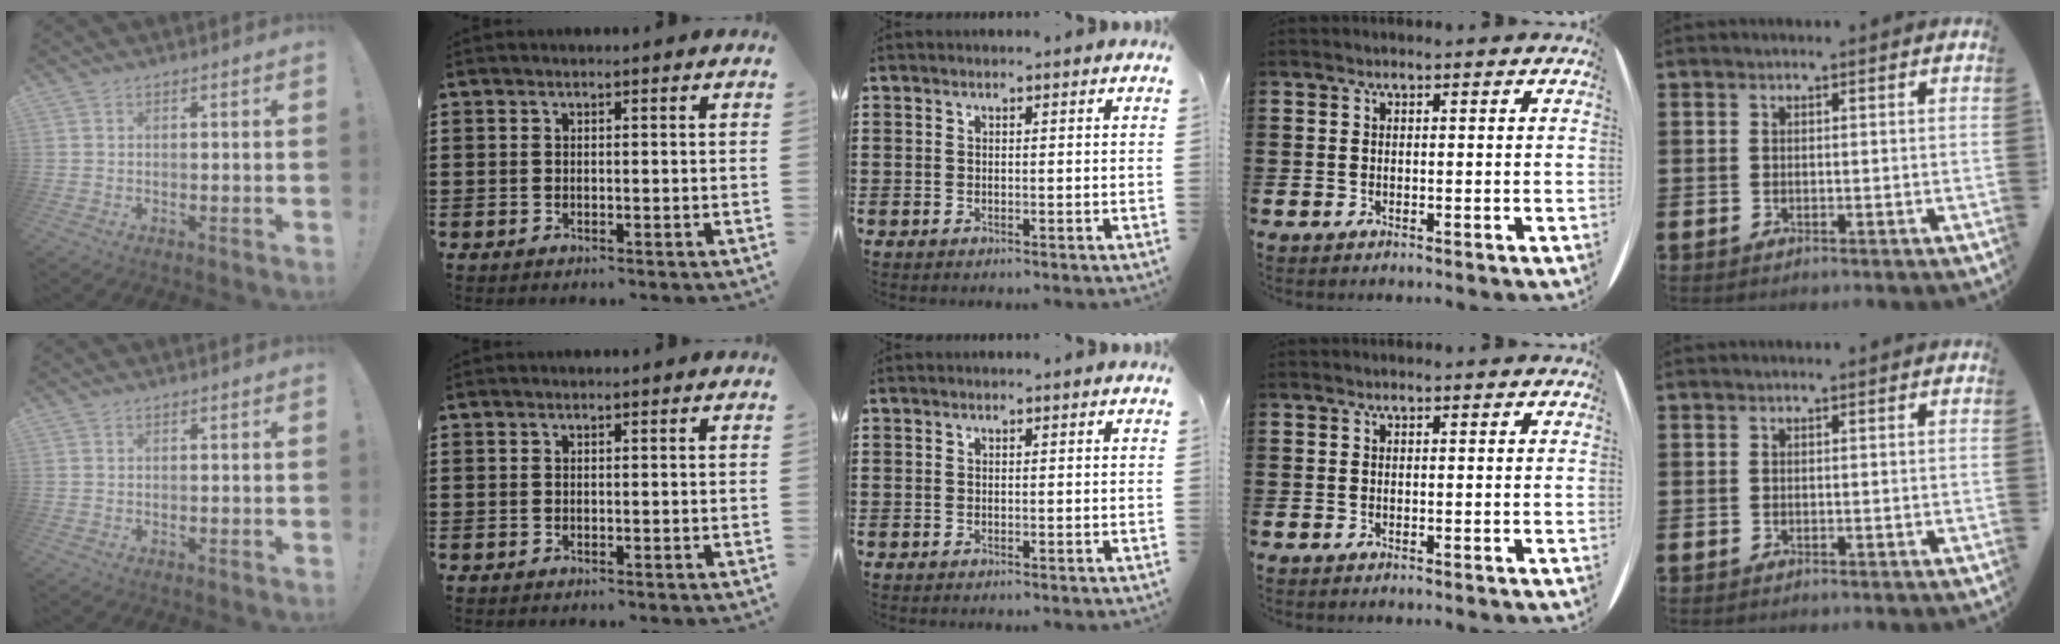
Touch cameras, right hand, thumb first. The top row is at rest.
{}